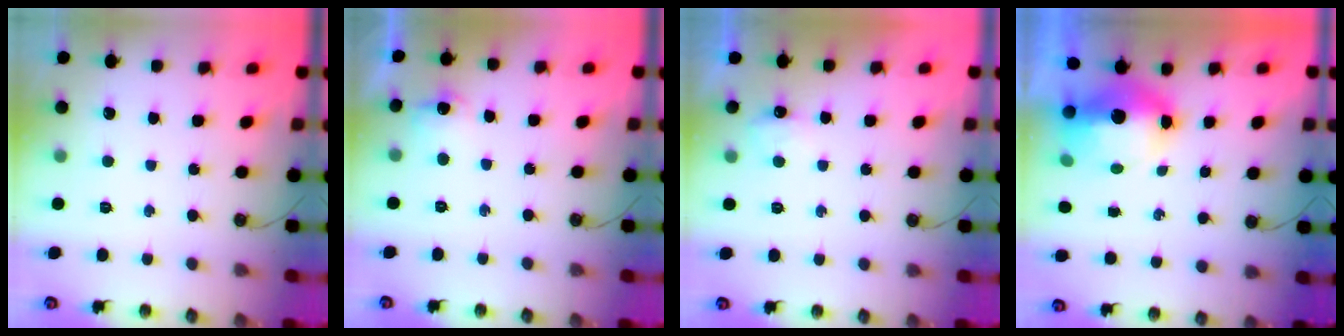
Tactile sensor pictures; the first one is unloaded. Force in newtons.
{"total": 7.8, "press": 7.7, "slide": 0.9}
{"total": 5.3, "press": 5.2, "slide": 1.0}
{"total": 9.3, "press": 9.2, "slide": 1.4}